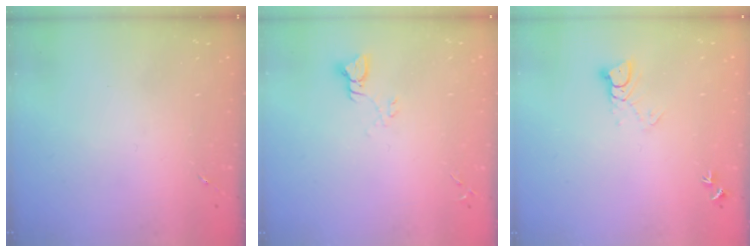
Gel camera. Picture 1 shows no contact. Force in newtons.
{"total": 3.3, "press": 3.3, "slide": 0.3}
{"total": 4.6, "press": 4.5, "slide": 0.5}